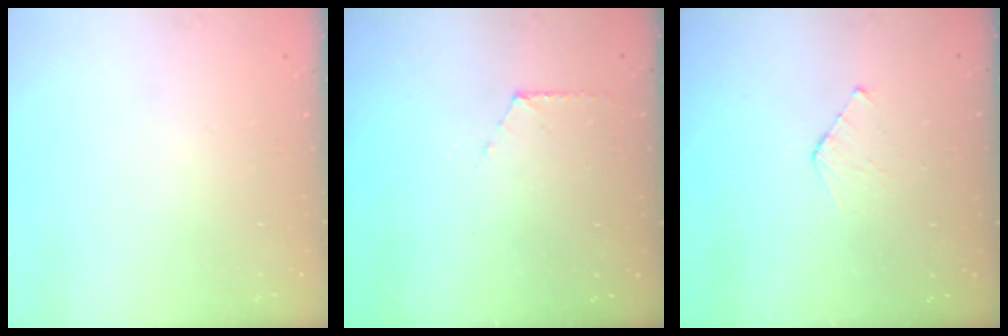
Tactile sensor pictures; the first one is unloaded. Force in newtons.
{"total": 3.9, "press": 3.9, "slide": 0.4}
{"total": 4.8, "press": 4.8, "slide": 0.5}